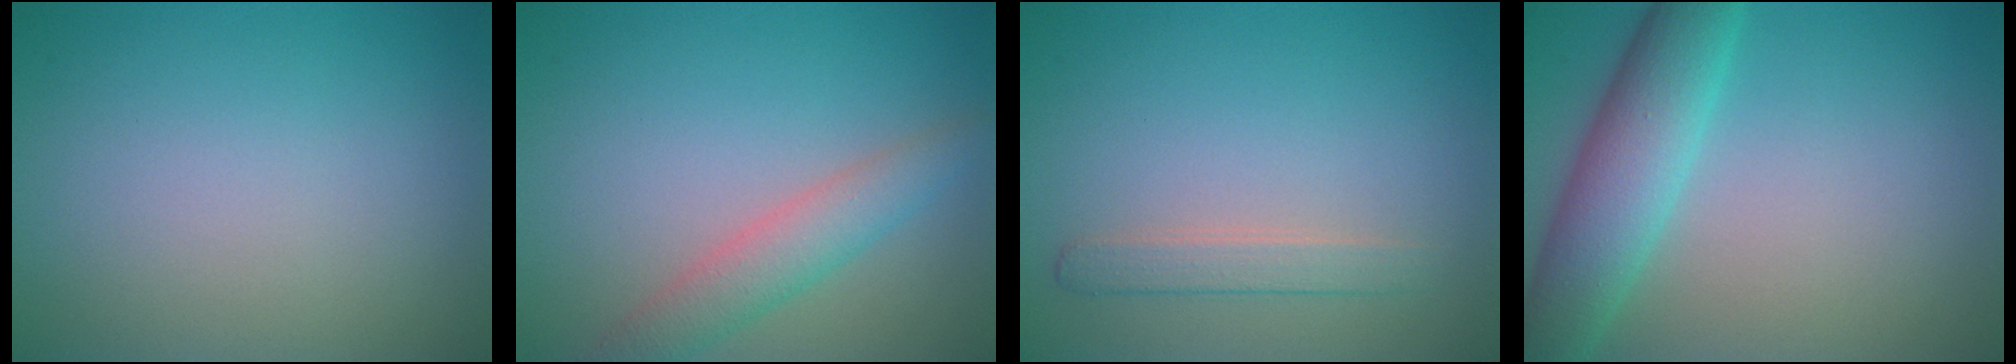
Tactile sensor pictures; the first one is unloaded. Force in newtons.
{"total": 3.2, "press": 3.2, "slide": 0.1}
{"total": 1.8, "press": 1.8, "slide": 0.1}
{"total": 5.9, "press": 5.9, "slide": 0.3}